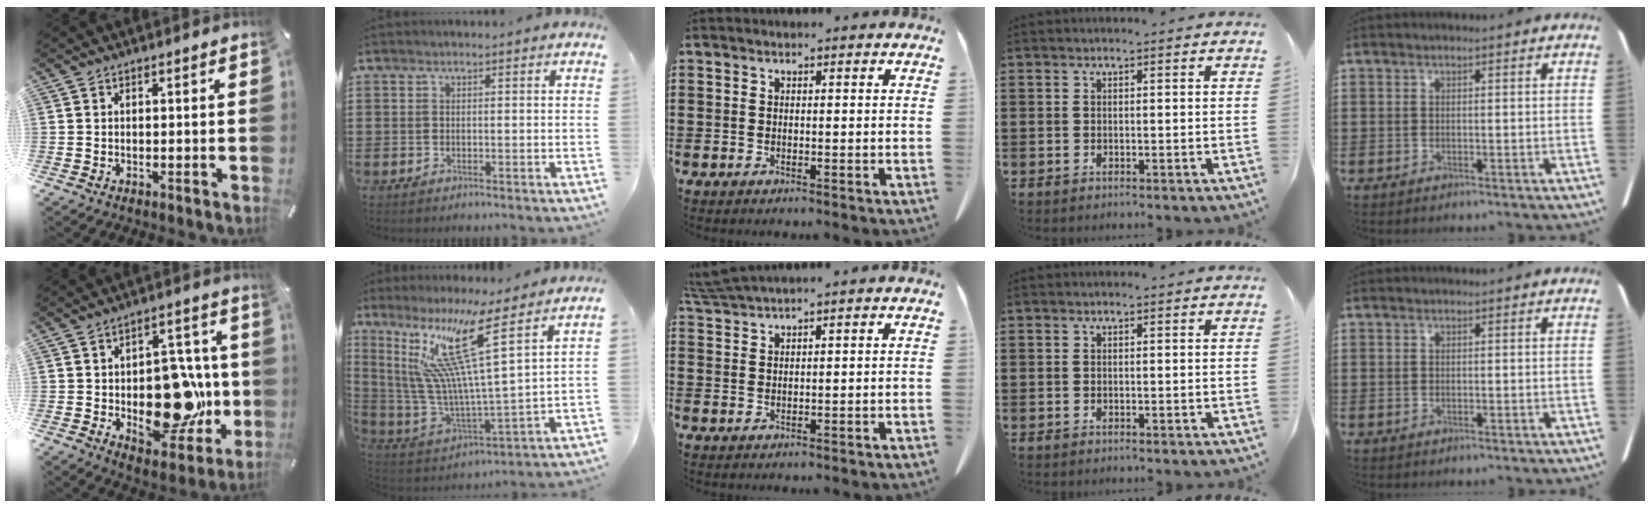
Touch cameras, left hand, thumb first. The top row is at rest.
{"thumb": {"total": 19.4, "force": [-2.7, 12.2, 14.8], "torque": [-0.197, -0.006, -0.036]}, "index": {"total": 13.4, "force": [8.8, 0.3, 10.1], "torque": [-0.232, -0.055, 0.139]}, "middle": {"total": 3.2, "force": [3.0, -0.3, 1.2], "torque": [-0.032, -0.003, 0.057]}}